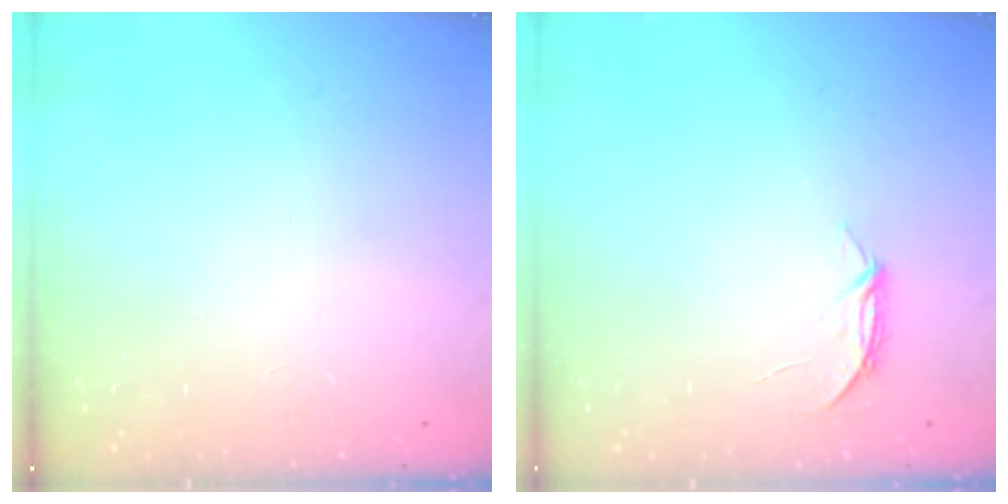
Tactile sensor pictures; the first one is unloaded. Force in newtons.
{"total": 3.8, "press": 3.8, "slide": 0.5}